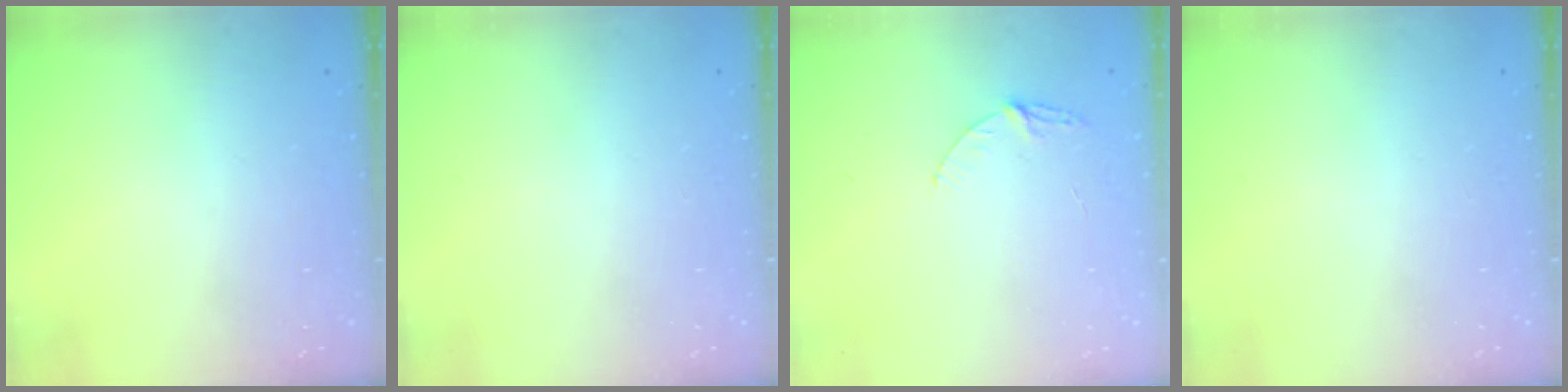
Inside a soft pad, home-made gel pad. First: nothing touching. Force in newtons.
{"total": 0.0}
{"total": 5.3, "press": 5.3, "slide": 0.5}
{"total": 0.0}